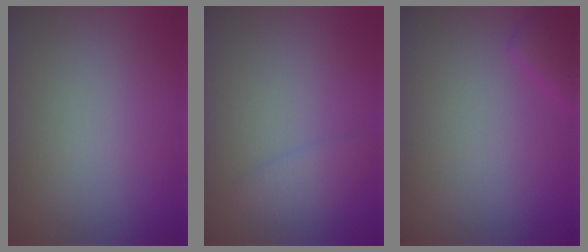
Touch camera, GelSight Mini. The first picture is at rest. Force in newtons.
{"total": 1.8, "press": 1.8, "slide": 0.1}
{"total": 1.8, "press": 1.8, "slide": 0.1}